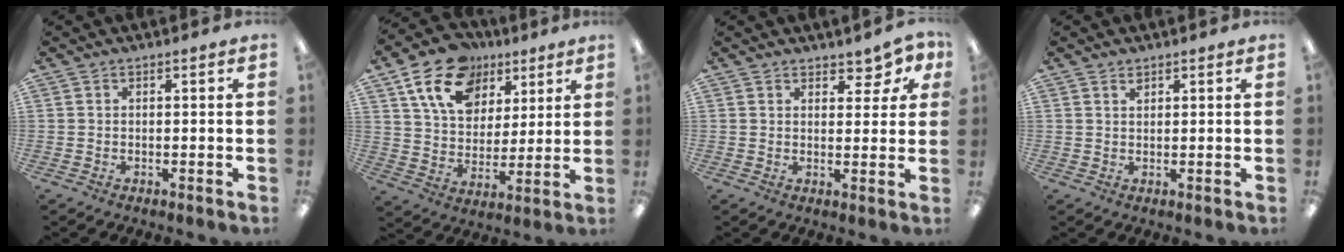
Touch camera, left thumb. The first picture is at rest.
{"total": 17.2, "force": [9.7, 11.8, 8.0], "torque": [-0.139, -0.034, 0.182]}
{"total": 4.7, "force": [3.7, 2.4, 1.8], "torque": [-0.013, -0.021, 0.062]}
{"total": 1.1, "force": [1.0, 0.4, 0.3], "torque": [0.000, -0.003, 0.017]}